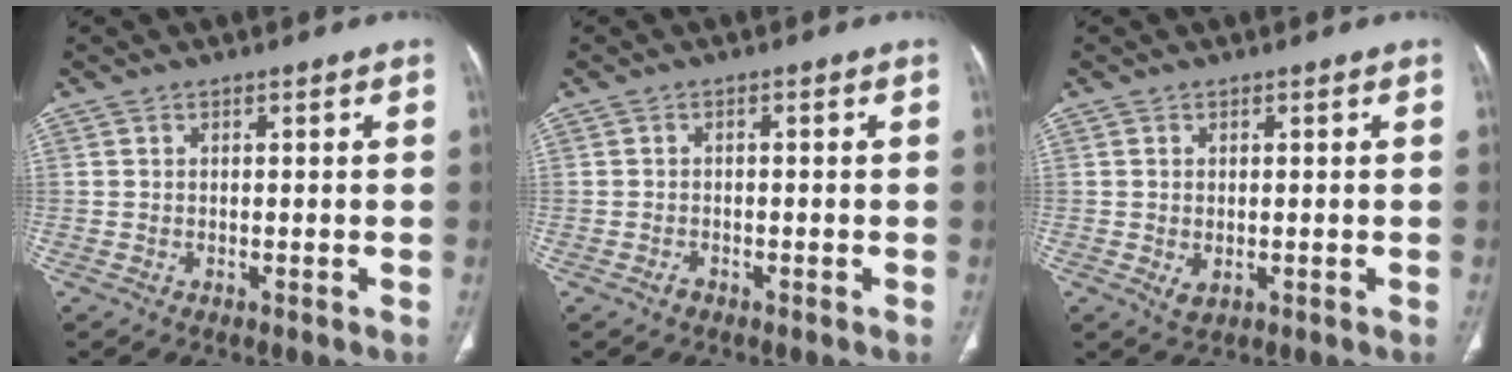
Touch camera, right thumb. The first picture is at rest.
{"total": 1.1, "force": [-0.8, 0.6, 0.3], "torque": [-0.008, 0.004, -0.014]}
{"total": 2.0, "force": [-0.3, 1.3, 1.5], "torque": [-0.027, -0.004, 0.002]}